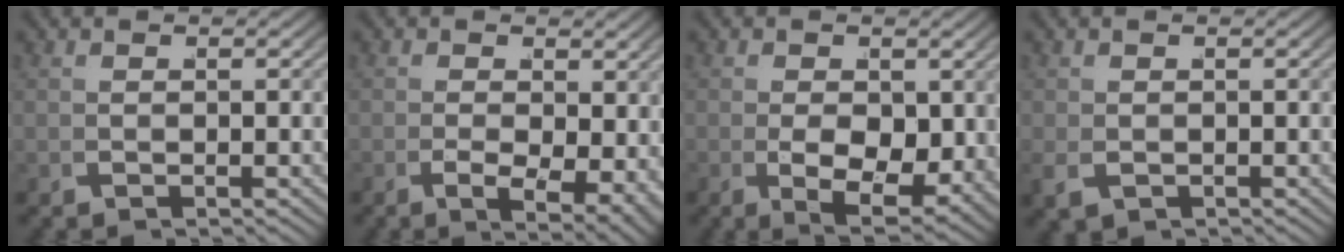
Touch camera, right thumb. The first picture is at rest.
{"total": 5.6, "force": [-1.3, 3.1, 4.6], "torque": [-0.080, -0.034, -0.004]}
{"total": 8.2, "force": [-1.4, 5.2, 6.2], "torque": [-0.118, -0.047, 0.004]}
{"total": 1.4, "force": [-0.3, 1.1, 0.7], "torque": [-0.020, -0.005, 0.001]}